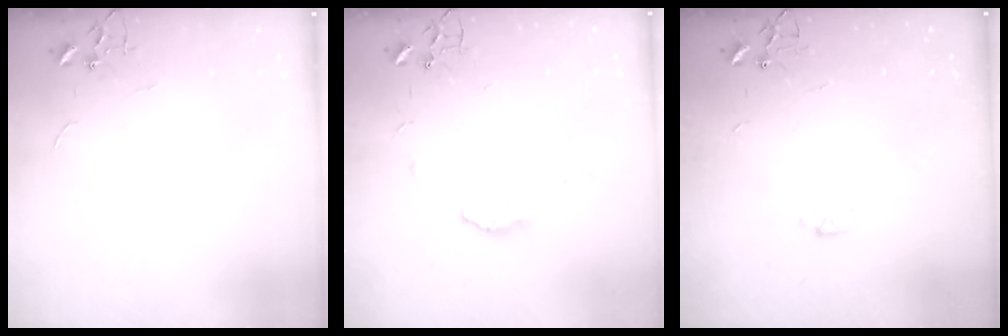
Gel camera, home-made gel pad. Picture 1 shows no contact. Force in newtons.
{"total": 6.5, "press": 6.4, "slide": 0.4}
{"total": 2.9, "press": 2.9, "slide": 0.4}